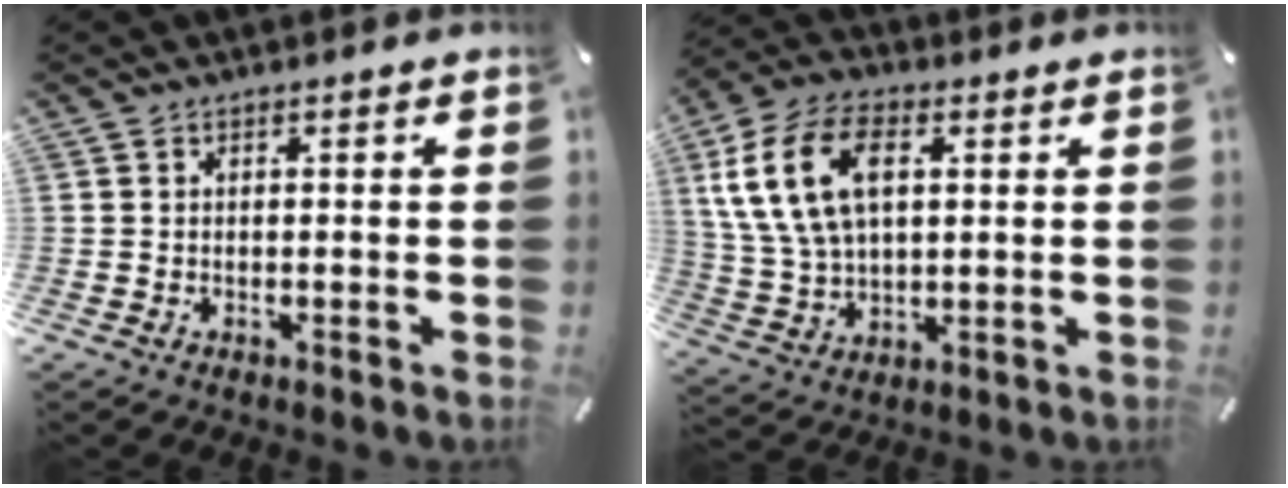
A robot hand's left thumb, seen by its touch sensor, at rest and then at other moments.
{"total": 14.5, "force": [4.1, 9.3, 10.3], "torque": [-0.244, 0.013, 0.075]}